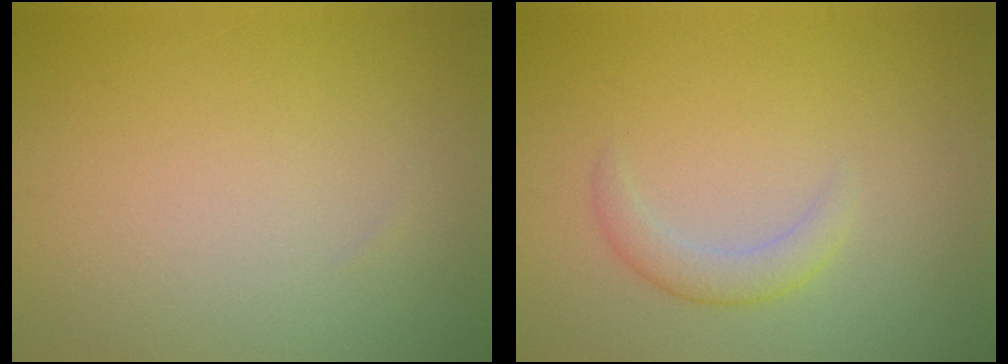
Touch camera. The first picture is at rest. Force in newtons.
{"total": 2.0, "press": 2.0, "slide": 0.1}